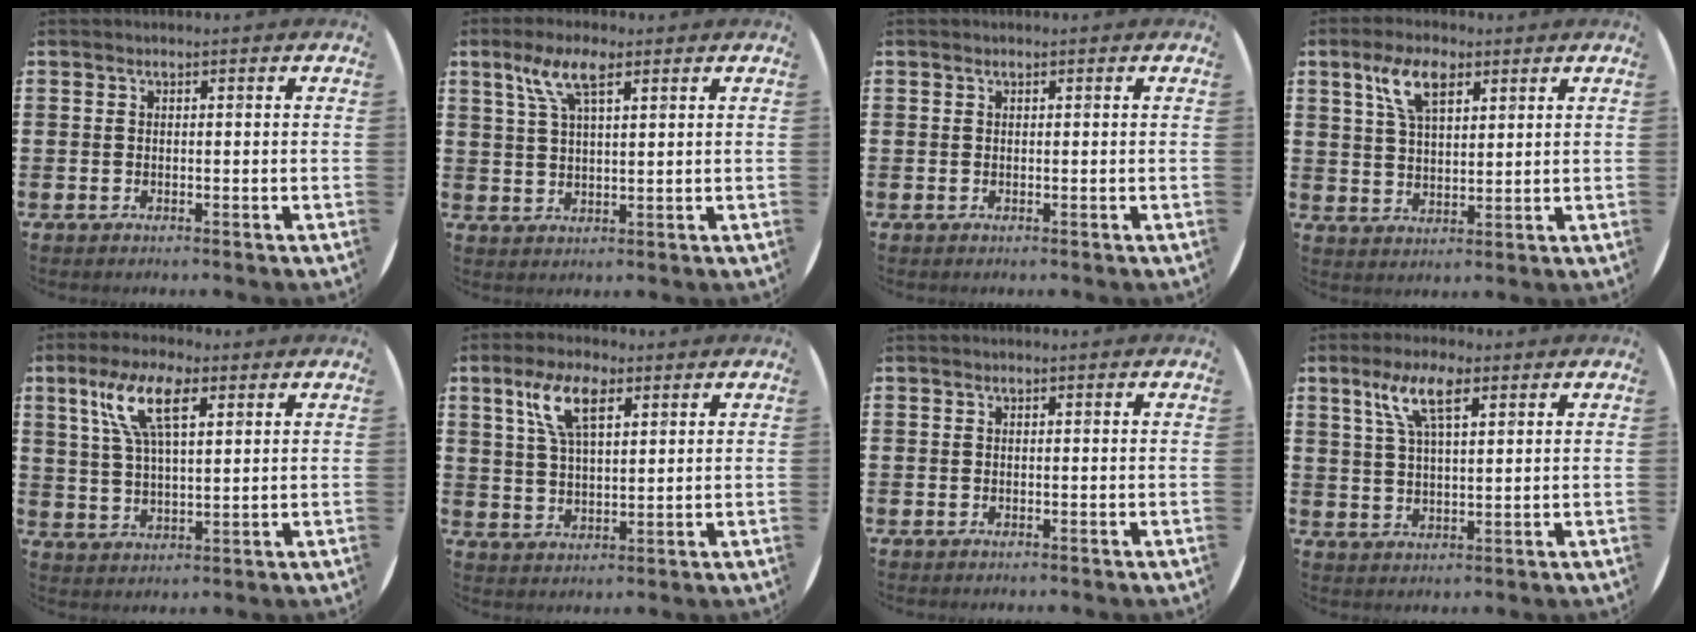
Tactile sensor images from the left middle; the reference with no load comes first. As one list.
[{"total": 6.0, "force": [3.5, 2.0, 4.5], "torque": [-0.098, 0.011, 0.061]}, {"total": 0.0}, {"total": 6.8, "force": [3.9, 3.1, 4.6], "torque": [-0.102, 0.013, 0.070]}, {"total": 8.8, "force": [4.6, 3.2, 6.7], "torque": [-0.147, 0.013, 0.081]}, {"total": 7.6, "force": [4.1, 3.1, 5.6], "torque": [-0.122, 0.014, 0.072]}, {"total": 0.0}, {"total": 6.7, "force": [3.8, 2.2, 5.0], "torque": [-0.103, 0.008, 0.064]}]